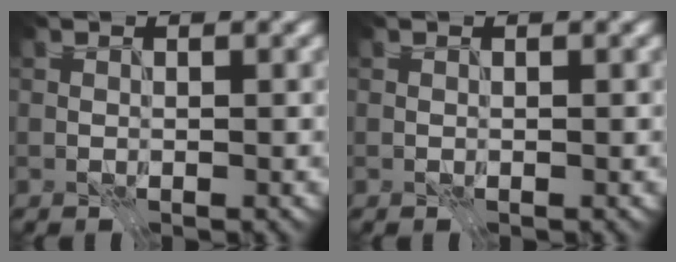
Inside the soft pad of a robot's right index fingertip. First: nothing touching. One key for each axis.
{"total": 0.0}